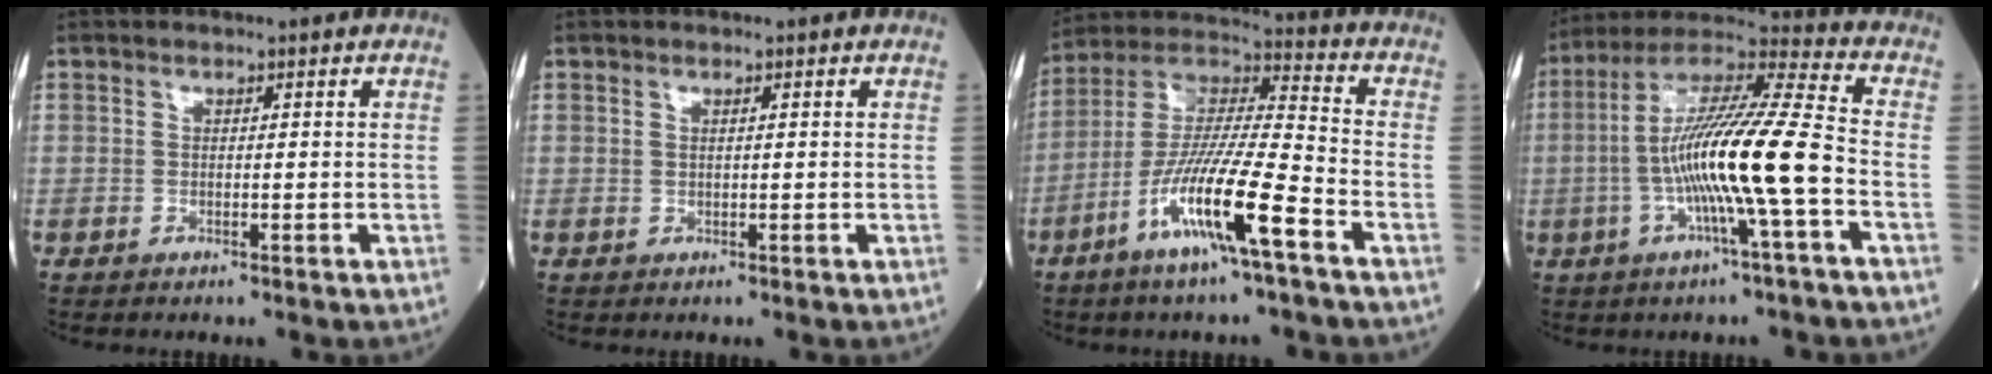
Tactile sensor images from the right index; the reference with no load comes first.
{"total": 0.5, "force": [0.2, 0.1, 0.4], "torque": [-0.010, 0.001, 0.007]}
{"total": 14.5, "force": [-7.0, 0.4, 12.7], "torque": [-0.253, -0.011, -0.135]}
{"total": 15.4, "force": [-3.2, -0.4, 15.1], "torque": [-0.281, 0.011, -0.070]}